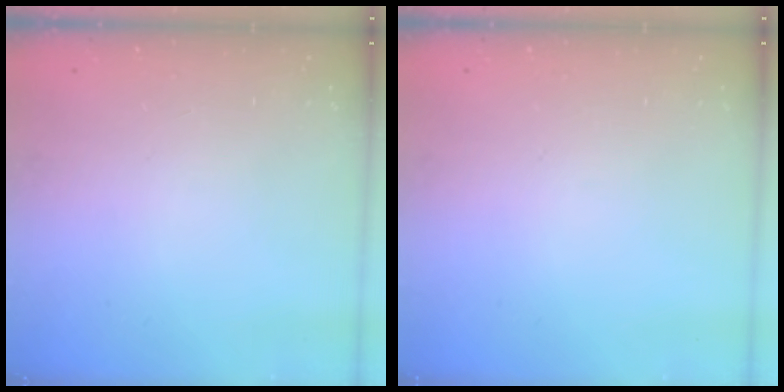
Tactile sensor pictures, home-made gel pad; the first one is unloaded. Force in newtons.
{"total": 0.0}